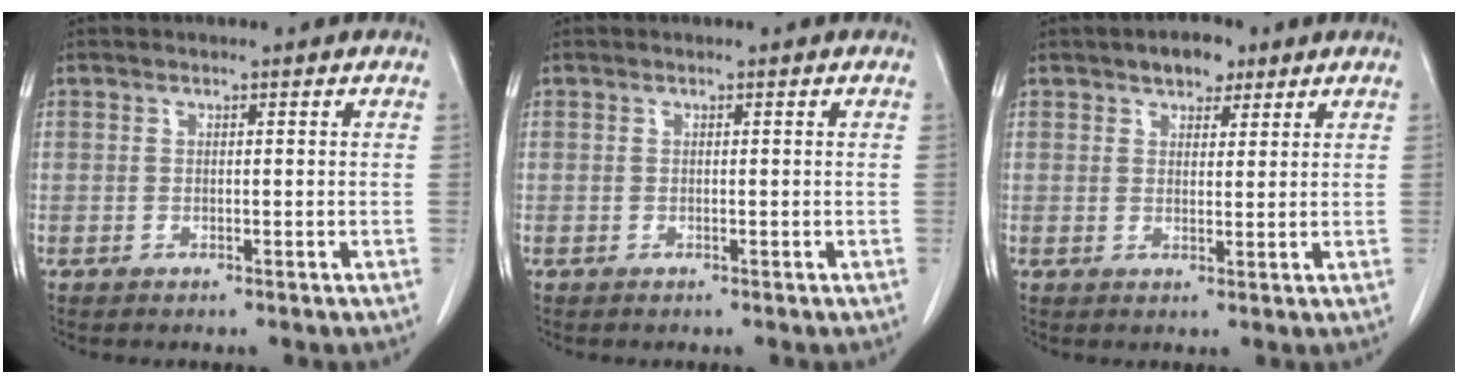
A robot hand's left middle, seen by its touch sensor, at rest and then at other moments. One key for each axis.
{"total": 0.0}
{"total": 3.8, "fx": 2.6, "fy": 2.0, "fz": 2.0, "tx": -0.029, "ty": 0.007, "tz": 0.039}